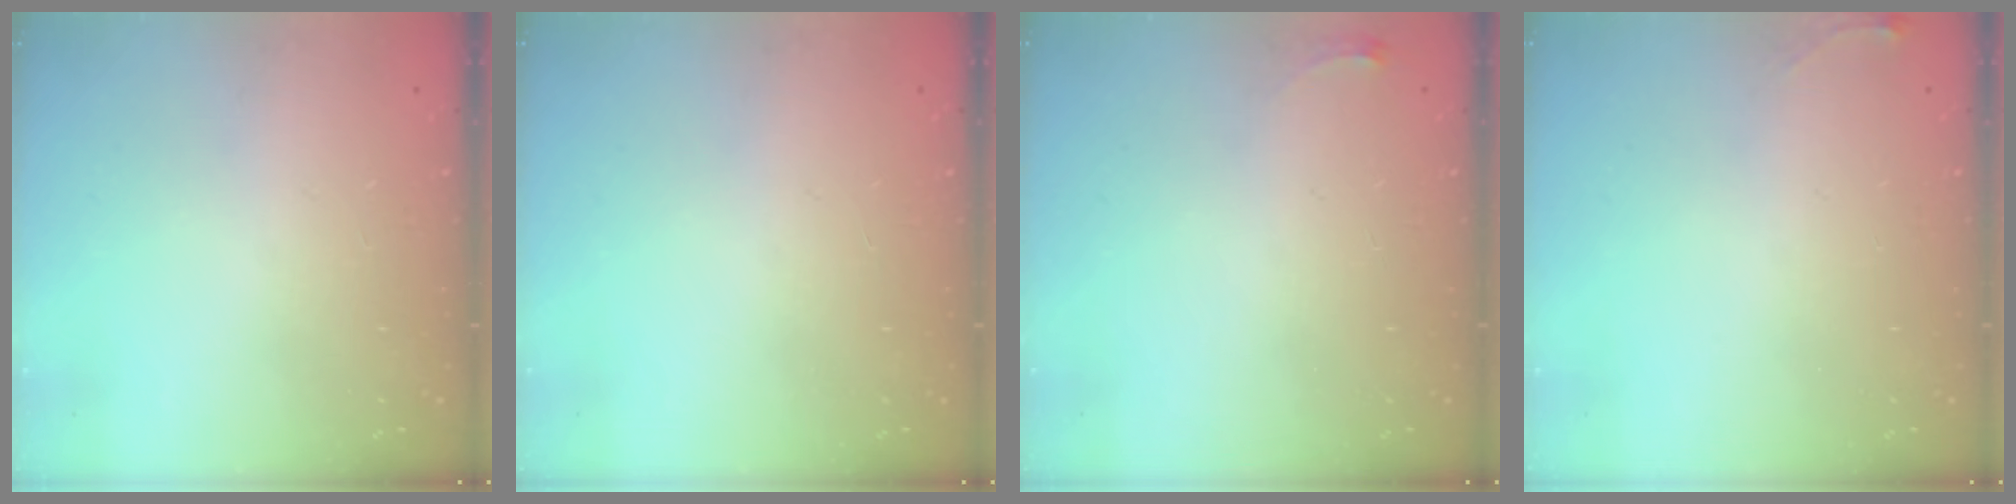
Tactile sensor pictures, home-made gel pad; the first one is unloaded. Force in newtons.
{"total": 0.0}
{"total": 2.8, "press": 2.8, "slide": 0.4}
{"total": 4.0, "press": 3.9, "slide": 0.6}